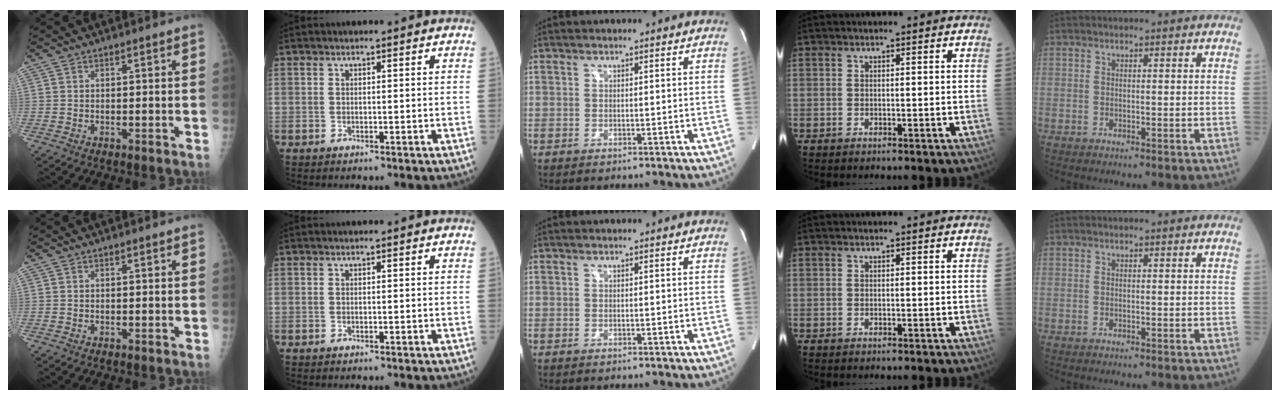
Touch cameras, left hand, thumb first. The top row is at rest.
{}